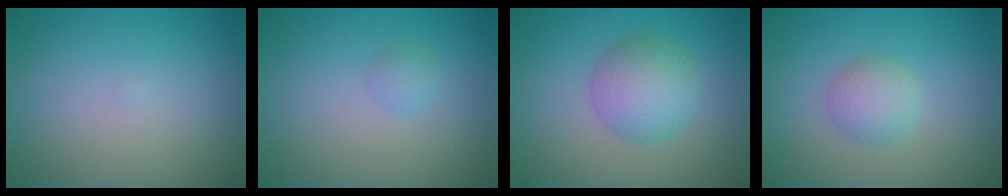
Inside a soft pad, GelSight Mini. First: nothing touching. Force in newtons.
{"total": 1.0, "press": 1.0, "slide": 0.1}
{"total": 4.4, "press": 4.4, "slide": 0.1}
{"total": 2.4, "press": 2.4, "slide": 0.1}